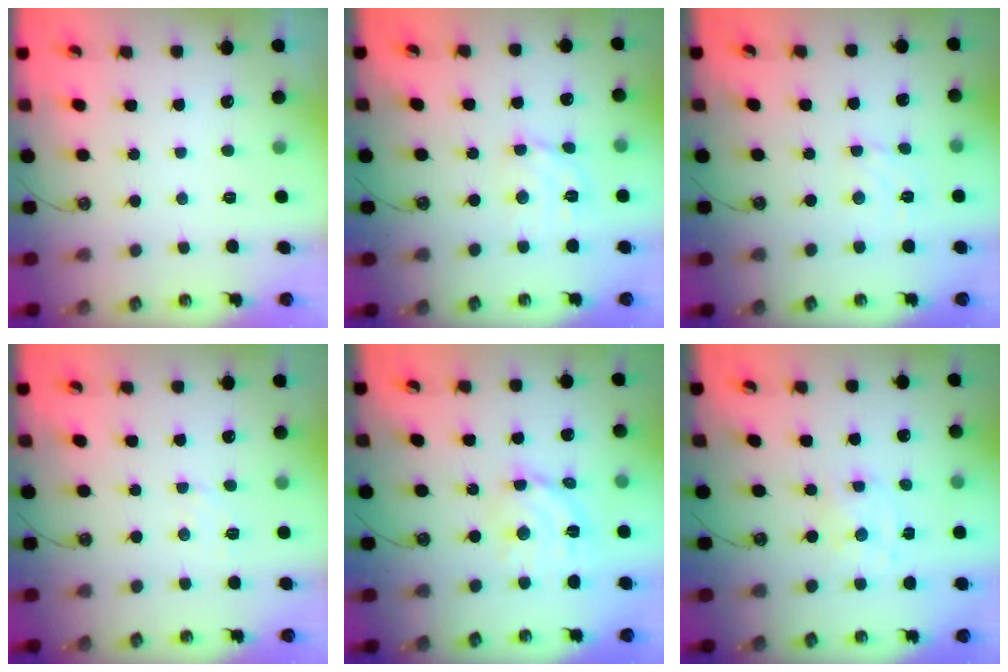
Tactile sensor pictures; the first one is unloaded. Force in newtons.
{"total": 7.0, "press": 7.0, "slide": 0.5}
{"total": 2.5, "press": 2.5, "slide": 0.3}
{"total": 5.2, "press": 5.2, "slide": 0.8}
{"total": 12.0, "press": 12.0, "slide": 1.0}
{"total": 2.1, "press": 2.0, "slide": 0.4}